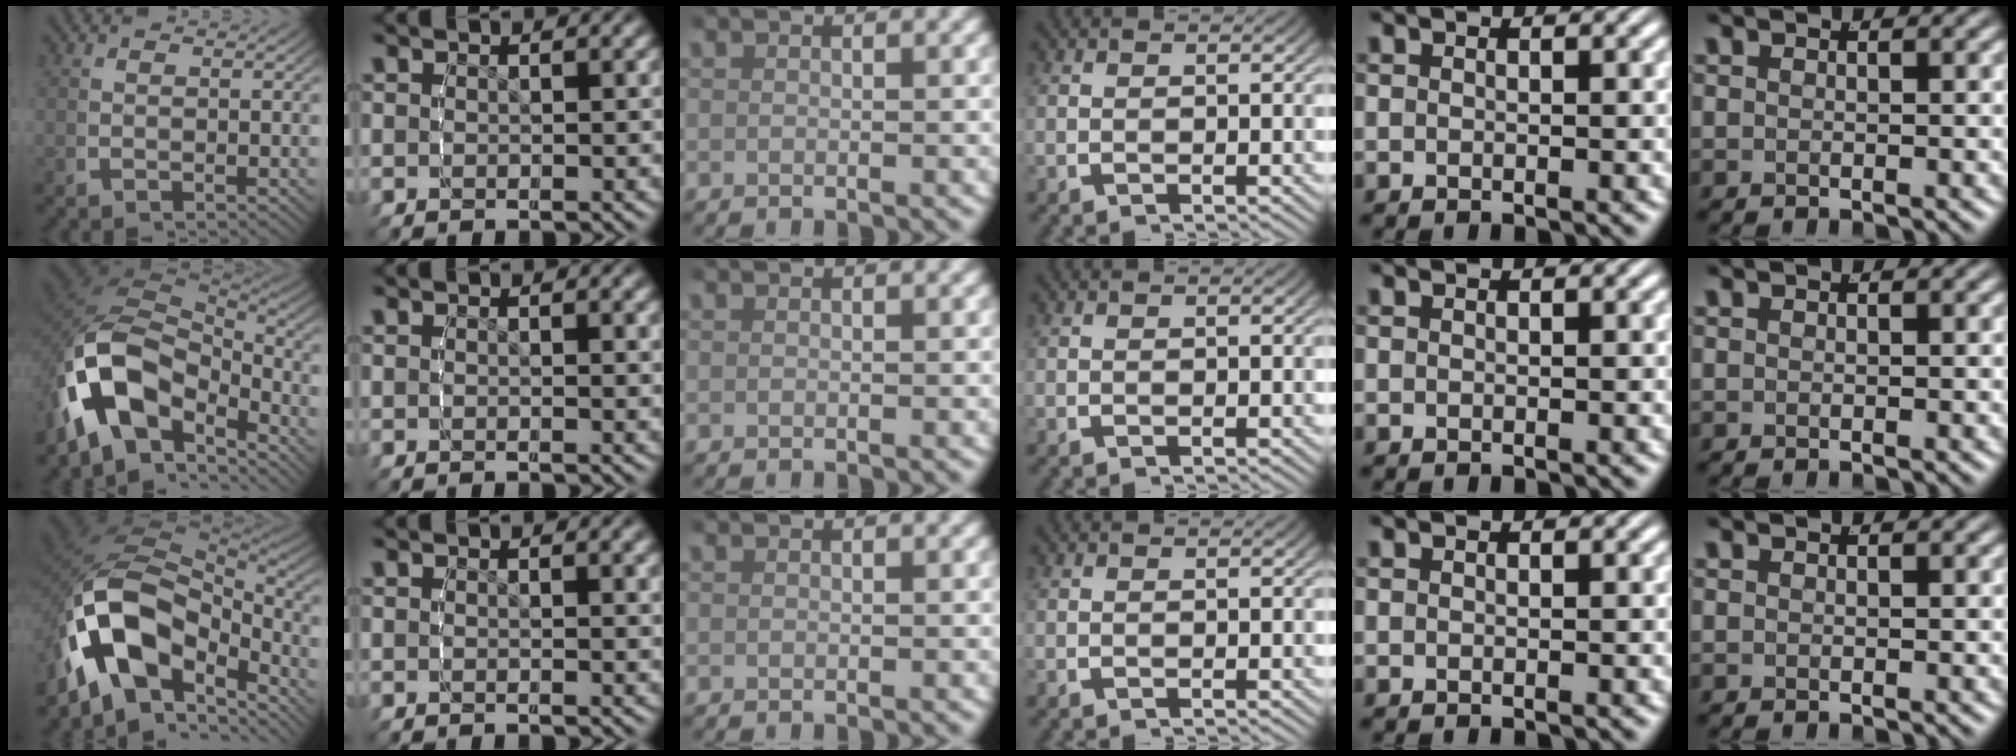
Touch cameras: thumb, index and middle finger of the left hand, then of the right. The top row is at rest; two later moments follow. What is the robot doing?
{"motion": "lift_and_place", "object": "screwdriver"}